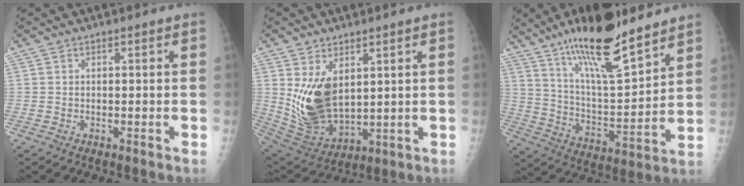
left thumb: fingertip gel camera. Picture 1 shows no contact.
{"total": 13.0, "force": [3.3, 8.0, 9.8], "torque": [-0.160, -0.030, 0.089]}
{"total": 20.1, "force": [14.5, 4.3, 13.2], "torque": [-0.207, -0.073, 0.257]}